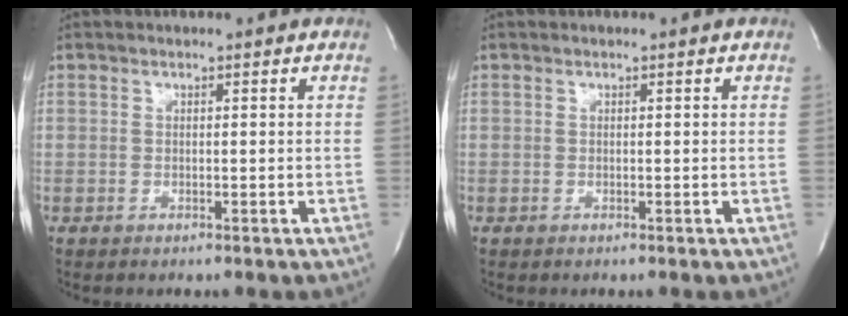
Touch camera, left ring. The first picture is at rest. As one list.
[{"total": 0.0}]